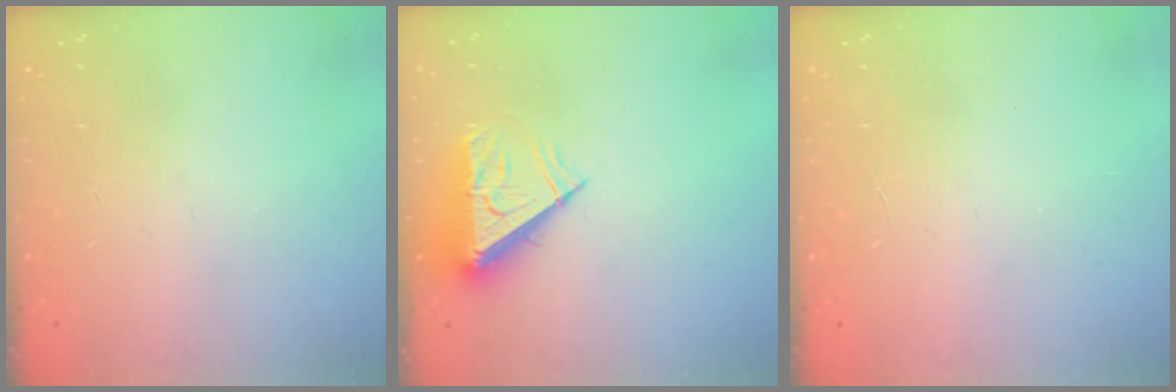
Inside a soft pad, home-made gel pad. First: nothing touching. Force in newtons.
{"total": 8.0, "press": 7.9, "slide": 1.0}
{"total": 0.0}